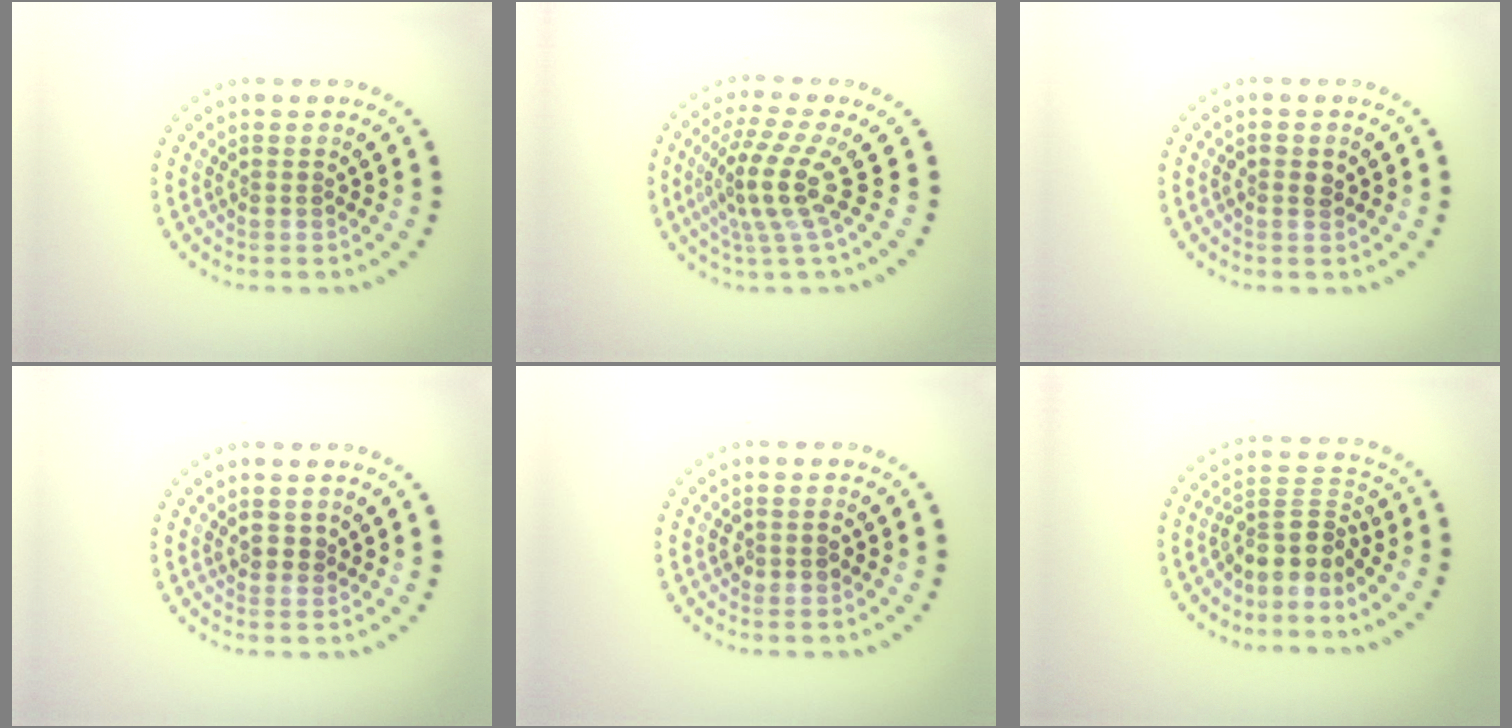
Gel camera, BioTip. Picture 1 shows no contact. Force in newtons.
{"total": 4.6, "press": 3.1, "slide": 3.3}
{"total": 1.2, "press": 1.2, "slide": 0.1}
{"total": 0.9, "press": 0.8, "slide": 0.5}
{"total": 1.5, "press": 1.5, "slide": 0.2}
{"total": 3.8, "press": 3.0, "slide": 2.4}